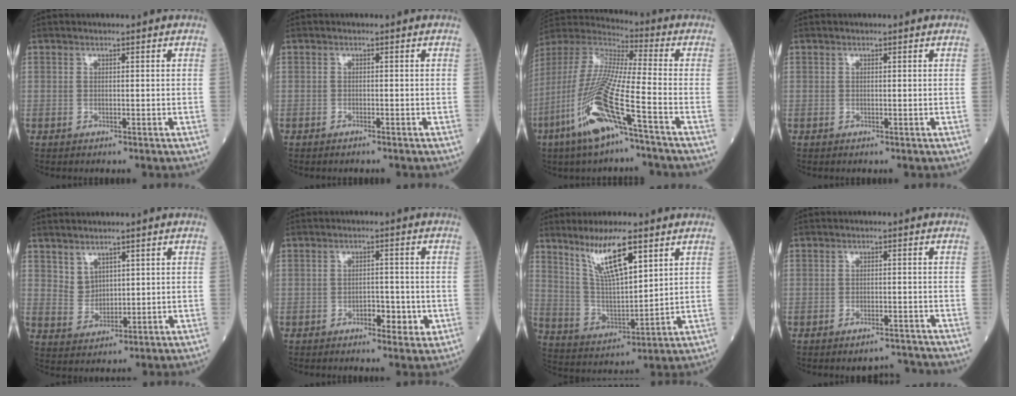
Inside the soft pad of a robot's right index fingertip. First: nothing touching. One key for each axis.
{"total": 0.6, "fx": -0.6, "fy": 0.0, "fz": 0.2, "tx": -0.010, "ty": 0.000, "tz": -0.009}
{"total": 17.5, "fx": -7.8, "fy": 1.1, "fz": 15.6, "tx": -0.345, "ty": -0.025, "tz": -0.155}
{"total": 0.0}
{"total": 3.3, "fx": 2.1, "fy": 2.2, "fz": 1.2, "tx": -0.027, "ty": 0.003, "tz": 0.052}
{"total": 3.8, "fx": -1.5, "fy": 1.7, "fz": 3.1, "tx": -0.038, "ty": 0.006, "tz": -0.017}
{"total": 11.0, "fx": 6.6, "fy": 1.9, "fz": 8.5, "tx": -0.164, "ty": 0.000, "tz": 0.132}
{"total": 2.9, "fx": -2.8, "fy": 0.3, "fz": 0.3, "tx": 0.004, "ty": -0.006, "tz": -0.038}